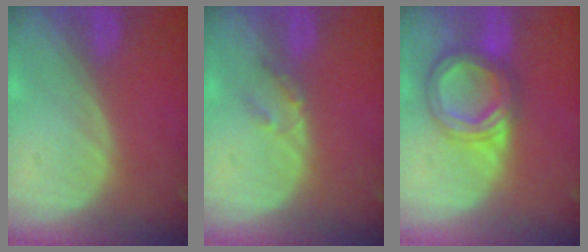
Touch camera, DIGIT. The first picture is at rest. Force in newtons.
{"total": 2.0, "press": 1.8, "slide": 0.9}
{"total": 7.6, "press": 7.5, "slide": 0.6}